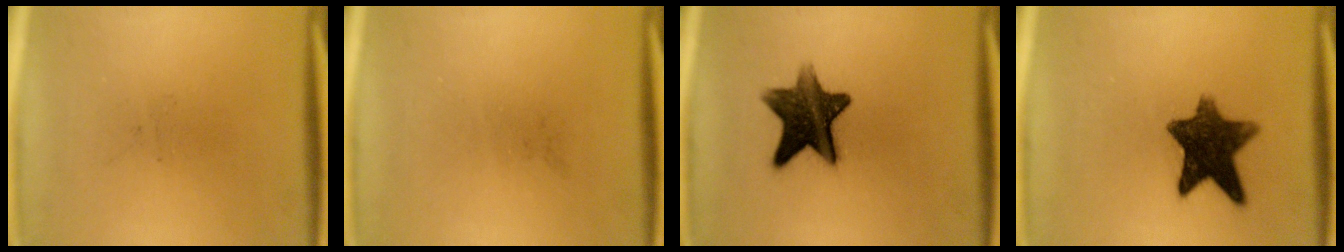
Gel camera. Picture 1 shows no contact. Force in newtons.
{"total": 0.0}
{"total": 11.6}
{"total": 10.9}